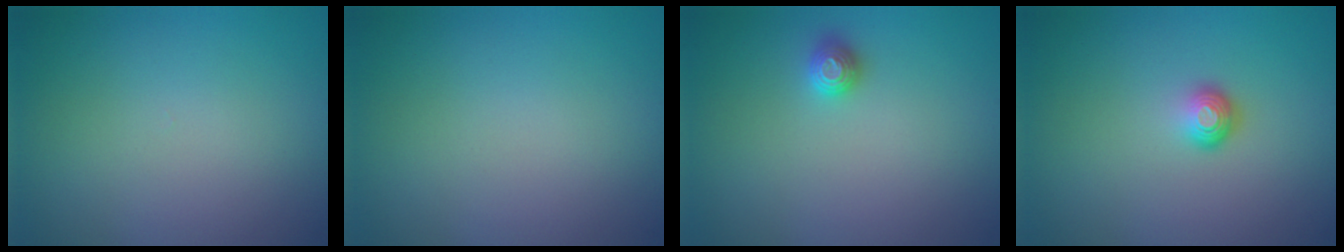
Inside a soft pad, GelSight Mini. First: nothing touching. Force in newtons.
{"total": 0.0}
{"total": 1.1, "press": 1.1, "slide": 0.2}
{"total": 1.8, "press": 1.1, "slide": 1.4}